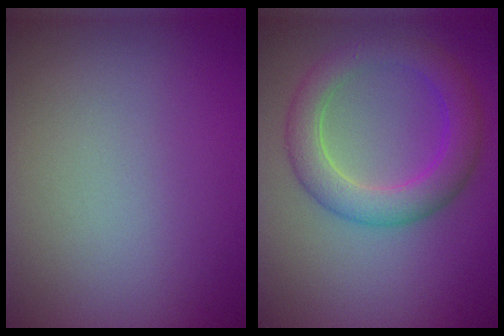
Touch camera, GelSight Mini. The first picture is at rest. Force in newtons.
{"total": 4.7, "press": 4.7, "slide": 0.2}